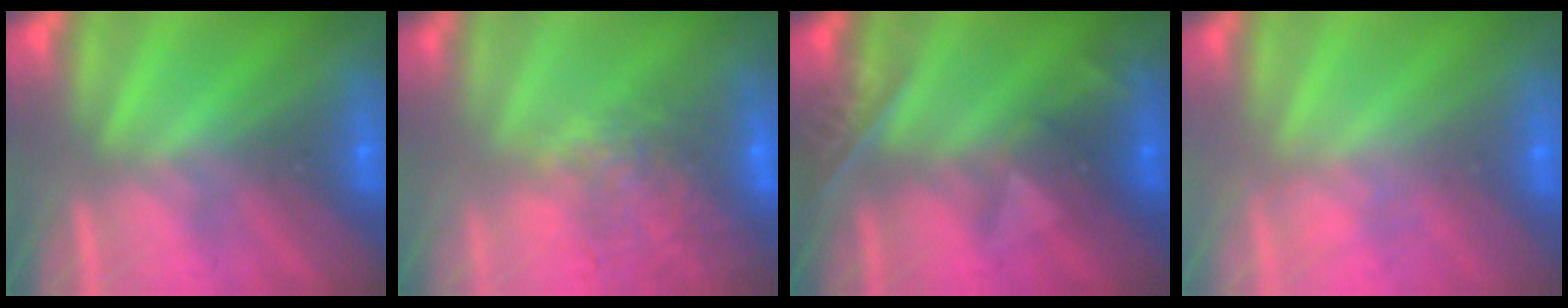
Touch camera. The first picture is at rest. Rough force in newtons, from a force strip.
{"total": 8.0}
{"total": 2.4}
{"total": 1.8}